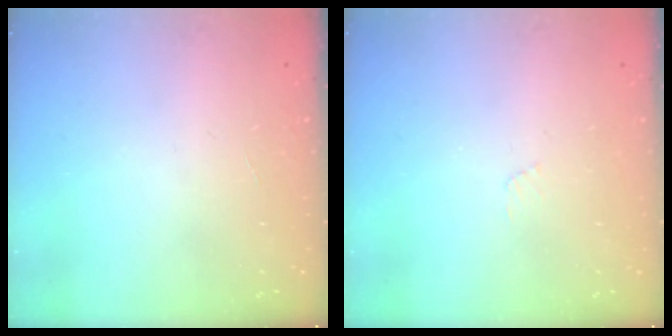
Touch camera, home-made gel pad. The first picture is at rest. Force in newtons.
{"total": 2.7, "press": 2.7, "slide": 0.2}